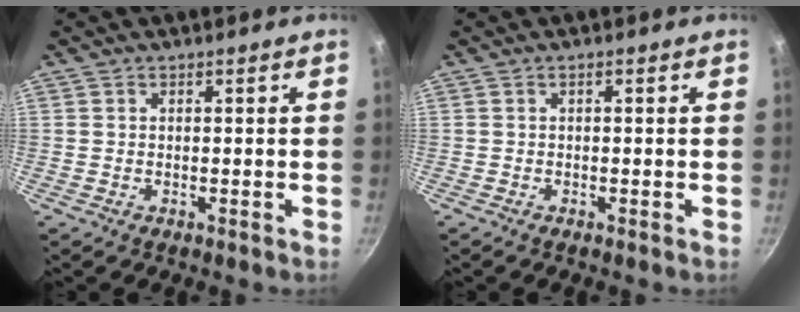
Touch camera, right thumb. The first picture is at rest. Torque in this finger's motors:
{"motor_torque": [0.27, -0.23, 0.09, 0.37, 0.03]}